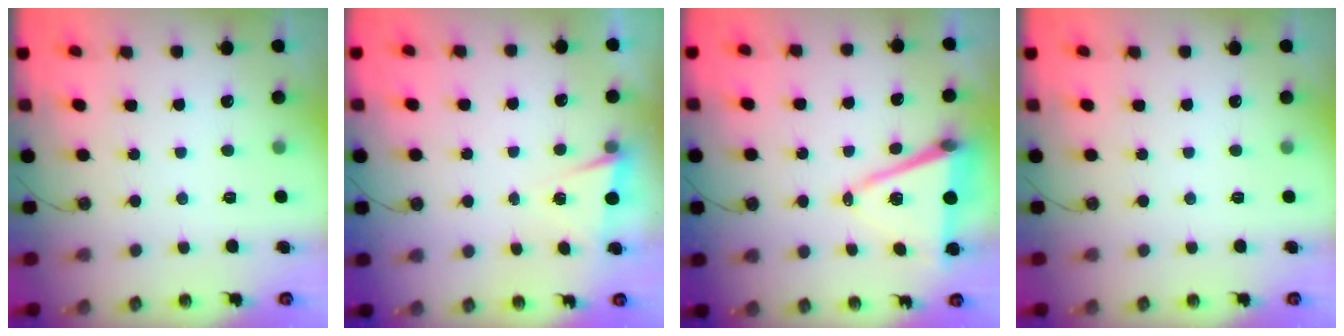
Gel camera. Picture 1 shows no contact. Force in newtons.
{"total": 2.7, "press": 1.5, "slide": 2.2}
{"total": 10.1, "press": 9.3, "slide": 4.0}
{"total": 0.0}